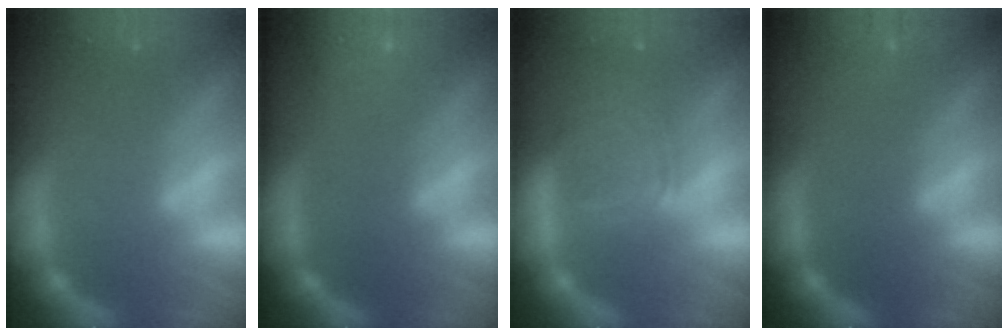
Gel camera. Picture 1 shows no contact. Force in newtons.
{"total": 5.6}
{"total": 6.0}
{"total": 0.9}